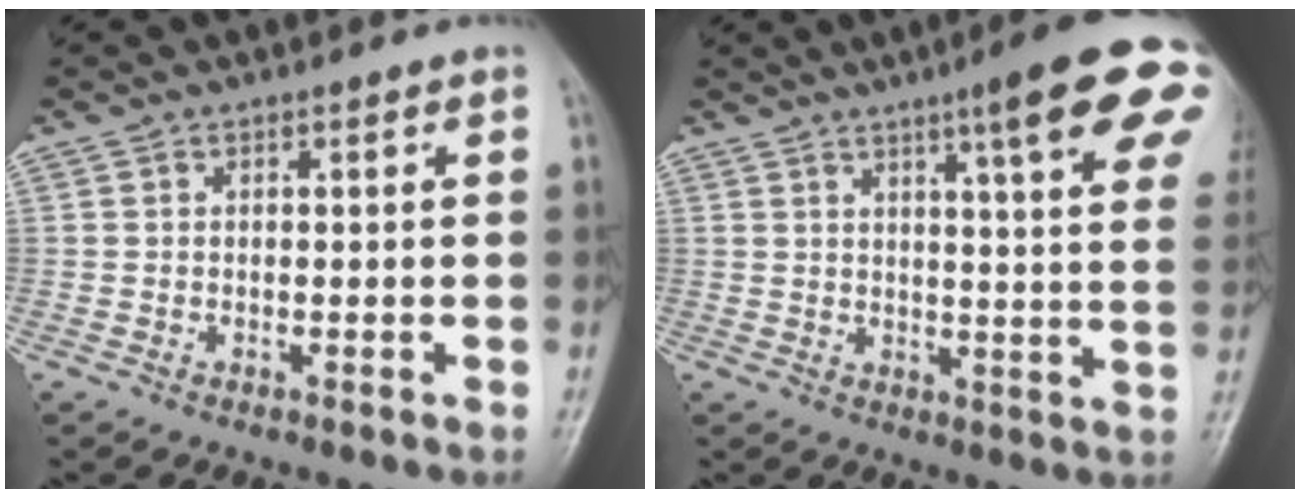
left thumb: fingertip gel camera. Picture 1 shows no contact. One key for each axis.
{"total": 17.4, "fx": 9.0, "fy": 2.7, "fz": 14.7, "tx": -0.171, "ty": -0.027, "tz": 0.106}